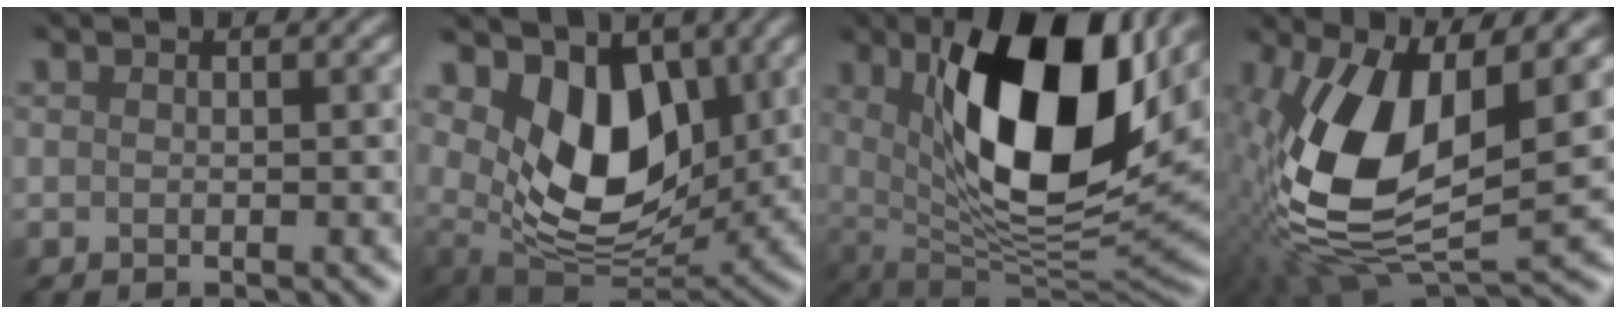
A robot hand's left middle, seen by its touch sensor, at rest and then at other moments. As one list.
[{"total": 8.3, "force": [2.3, 5.3, 6.0], "torque": [-0.124, -0.024, 0.030]}, {"total": 13.5, "force": [3.9, 5.8, 11.5], "torque": [-0.189, -0.015, 0.062]}, {"total": 11.5, "force": [0.9, 5.6, 9.9], "torque": [-0.234, -0.009, 0.009]}]